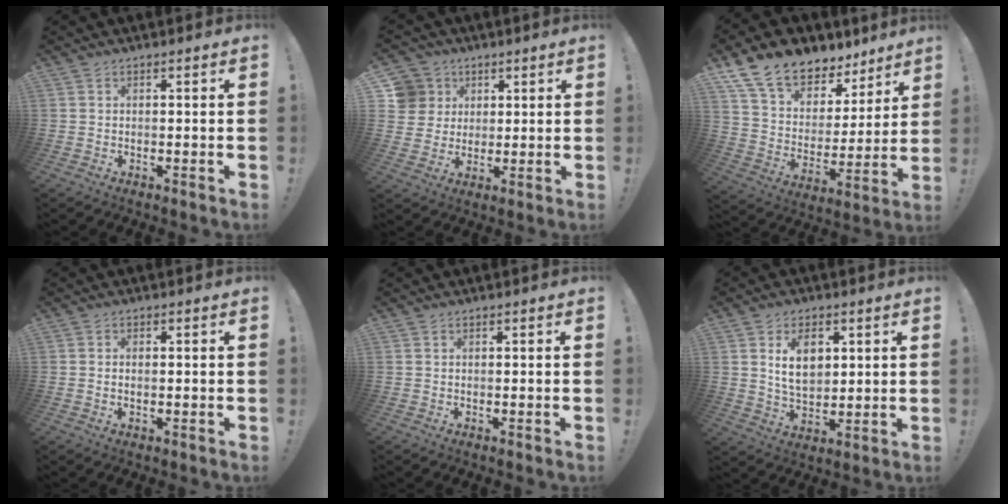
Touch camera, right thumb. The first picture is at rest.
{"total": 8.3, "force": [2.6, 7.7, 1.6], "torque": [-0.024, -0.012, 0.057]}
{"total": 14.8, "force": [11.5, 7.7, 5.3], "torque": [-0.106, -0.082, 0.218]}
{"total": 1.0, "force": [-0.1, 0.4, 0.9], "torque": [-0.012, -0.001, -0.004]}
{"total": 0.0}
{"total": 9.5, "force": [3.0, 6.3, 6.5], "torque": [-0.095, -0.004, 0.055]}